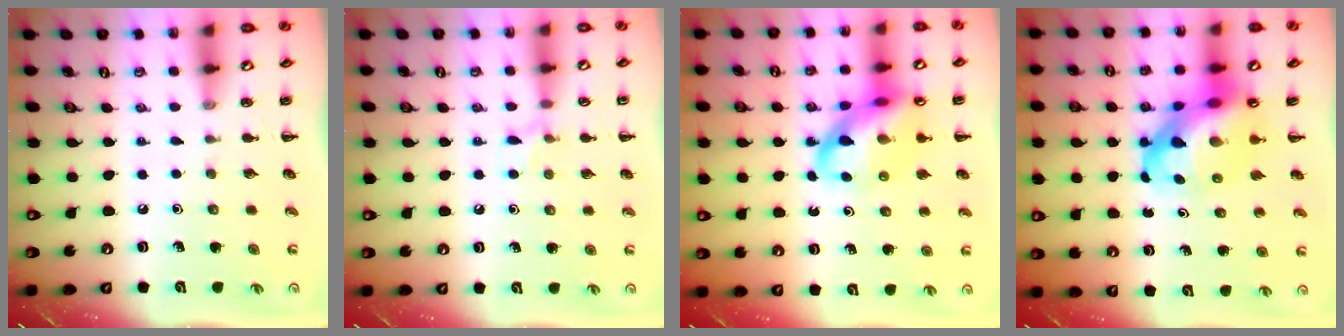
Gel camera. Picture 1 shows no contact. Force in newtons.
{"total": 5.5, "press": 5.2, "slide": 2.0}
{"total": 16.4, "press": 16.1, "slide": 3.1}
{"total": 15.2, "press": 14.7, "slide": 3.9}